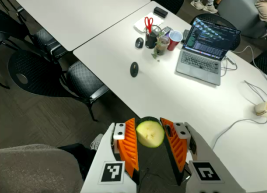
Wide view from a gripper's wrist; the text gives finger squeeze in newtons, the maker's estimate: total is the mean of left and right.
{"total": 8.7, "left": 8.0, "right": 9.3}